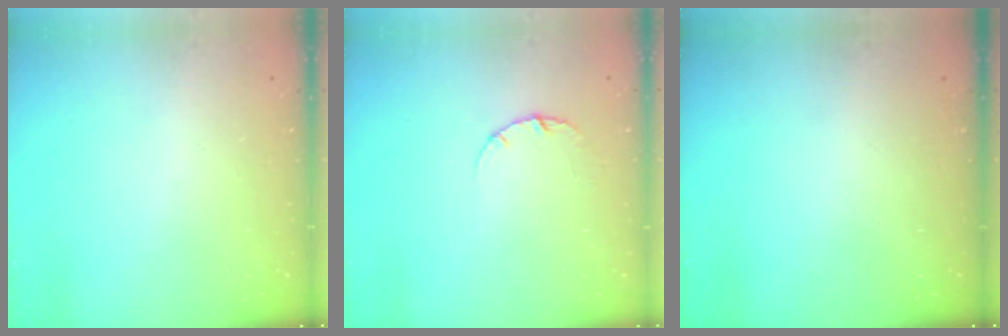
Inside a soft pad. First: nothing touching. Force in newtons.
{"total": 2.5, "press": 2.5, "slide": 0.3}
{"total": 0.0}